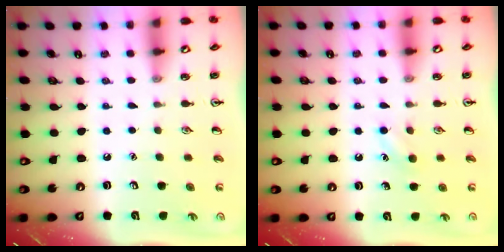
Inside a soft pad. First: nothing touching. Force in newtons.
{"total": 5.2, "press": 4.9, "slide": 1.5}